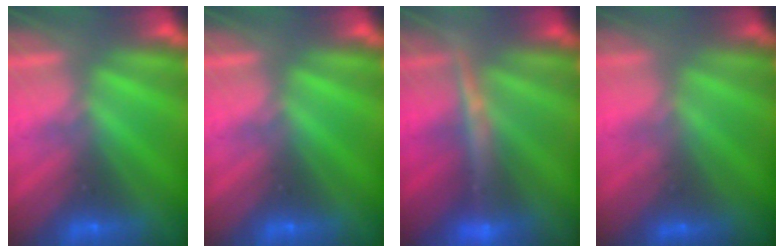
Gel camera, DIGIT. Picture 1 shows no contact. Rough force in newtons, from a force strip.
{"total": 0.0}
{"total": 3.9}
{"total": 1.2}